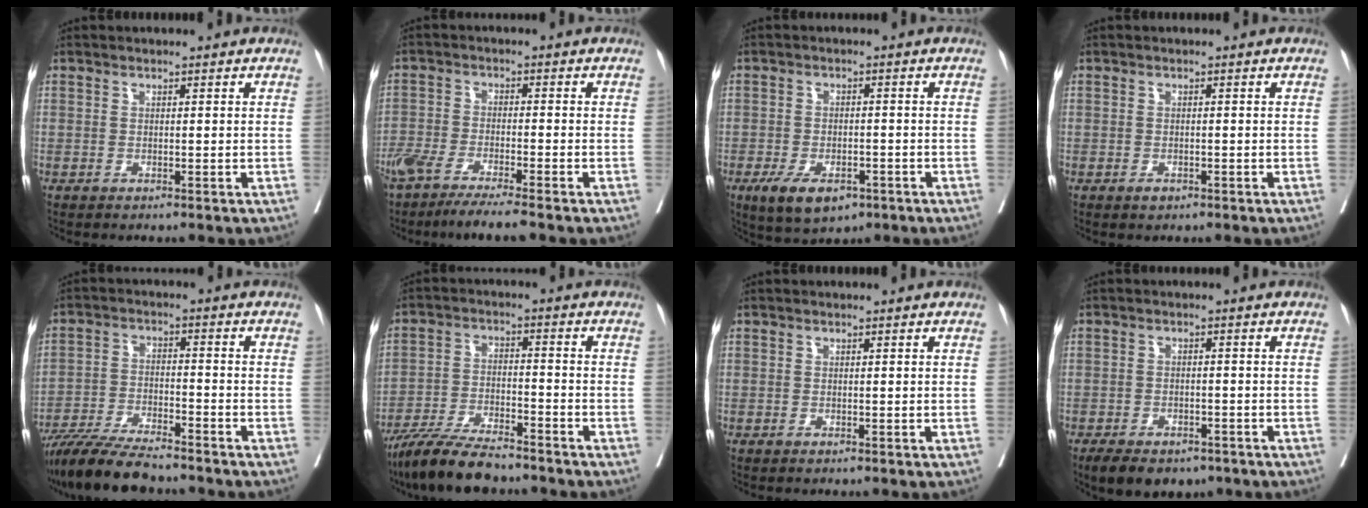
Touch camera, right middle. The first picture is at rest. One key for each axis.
{"total": 8.9, "fx": -7.3, "fy": 0.1, "fz": 5.2, "tx": -0.081, "ty": -0.021, "tz": -0.123}
{"total": 7.6, "fx": -4.3, "fy": 3.7, "fz": 5.0, "tx": -0.083, "ty": -0.006, "tz": -0.065}
{"total": 1.1, "fx": -0.7, "fy": 0.6, "fz": 0.6, "tx": -0.007, "ty": 0.001, "tz": -0.007}
{"total": 10.7, "fx": -9.4, "fy": 1.1, "fz": 5.0, "tx": -0.083, "ty": -0.023, "tz": -0.166}
{"total": 10.6, "fx": -9.1, "fy": 1.7, "fz": 5.2, "tx": -0.092, "ty": -0.022, "tz": -0.166}
{"total": 0.0}
{"total": 9.8, "fx": -6.9, "fy": 5.1, "fz": 4.8, "tx": -0.073, "ty": -0.002, "tz": -0.101}